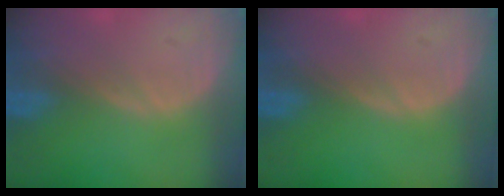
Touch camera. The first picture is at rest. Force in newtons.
{"total": 0.0}